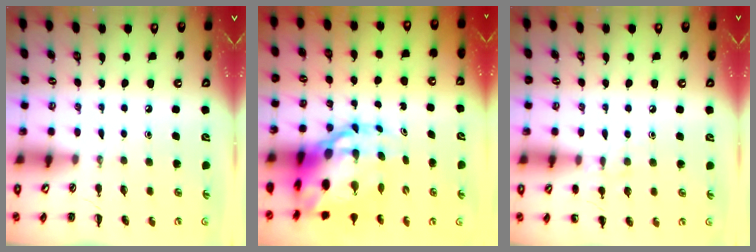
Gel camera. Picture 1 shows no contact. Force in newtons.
{"total": 14.1, "press": 13.6, "slide": 3.7}
{"total": 6.5, "press": 6.2, "slide": 2.0}